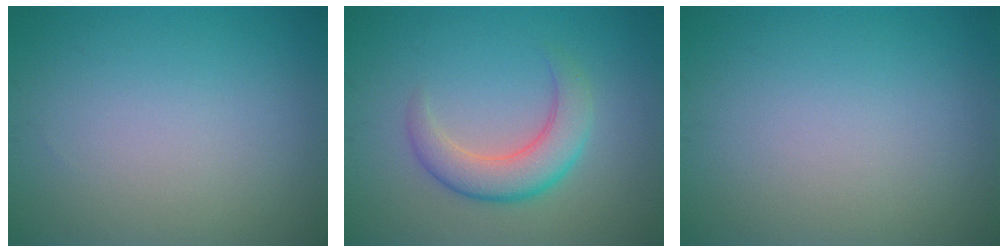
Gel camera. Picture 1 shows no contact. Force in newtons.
{"total": 4.4, "press": 4.3, "slide": 0.5}
{"total": 0.0}